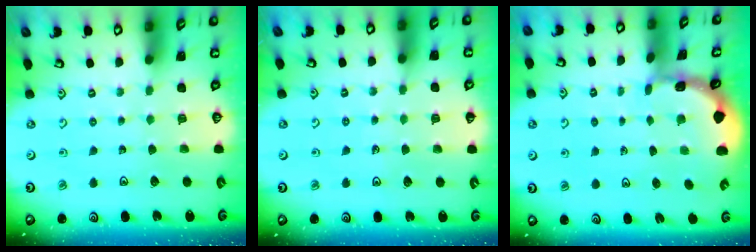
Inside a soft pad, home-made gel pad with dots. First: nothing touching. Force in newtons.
{"total": 3.6, "press": 3.6, "slide": 0.5}
{"total": 1.4, "press": 1.4, "slide": 0.1}